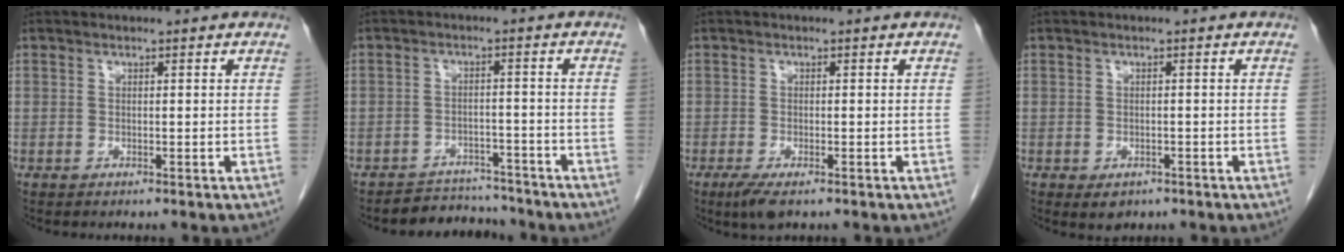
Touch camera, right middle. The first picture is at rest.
{"total": 5.5, "force": [-5.1, 1.7, -0.9], "torque": [0.019, 0.015, -0.078]}
{"total": 3.3, "force": [-2.0, 0.9, 2.5], "torque": [-0.049, -0.008, -0.034]}
{"total": 2.3, "force": [-1.3, 1.5, 1.2], "torque": [-0.012, 0.000, -0.008]}